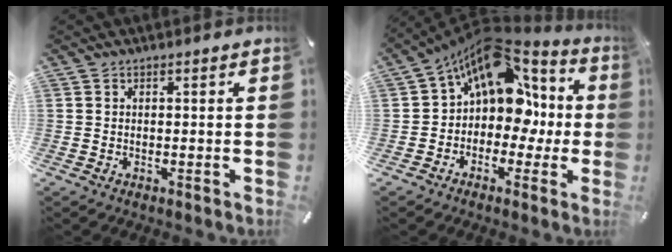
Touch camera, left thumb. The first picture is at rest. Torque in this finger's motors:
{"motor_torque": [1.75, 3.26, 1.22, 0.48, 0.20]}